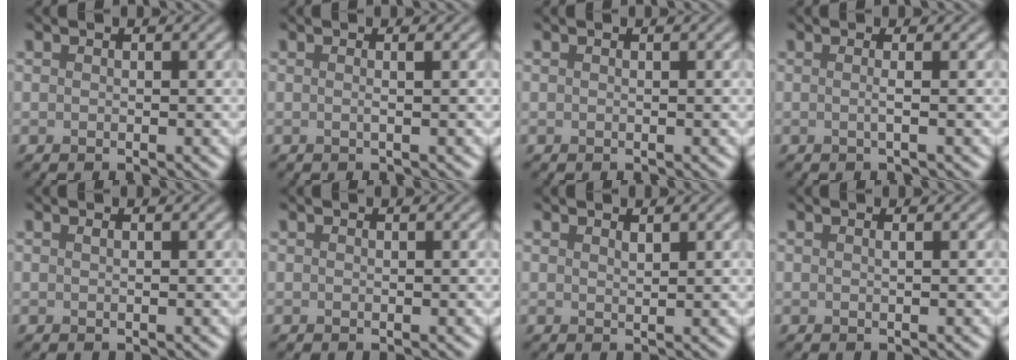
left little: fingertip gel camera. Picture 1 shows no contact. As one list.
[{"total": 1.1, "force": [0.1, 0.3, 1.0], "torque": [-0.012, -0.001, -0.007]}, {"total": 0.0}, {"total": 1.4, "force": [0.0, 0.5, 1.3], "torque": [-0.016, -0.003, -0.010]}, {"total": 0.5, "force": [0.2, 0.2, 0.4], "torque": [-0.004, 0.004, 0.002]}, {"total": 0.0}, {"total": 0.7, "force": [0.6, 0.1, 0.3], "torque": [-0.006, -0.002, 0.014]}, {"total": 0.6, "force": [0.2, 0.2, 0.5], "torque": [-0.001, 0.000, 0.000]}]